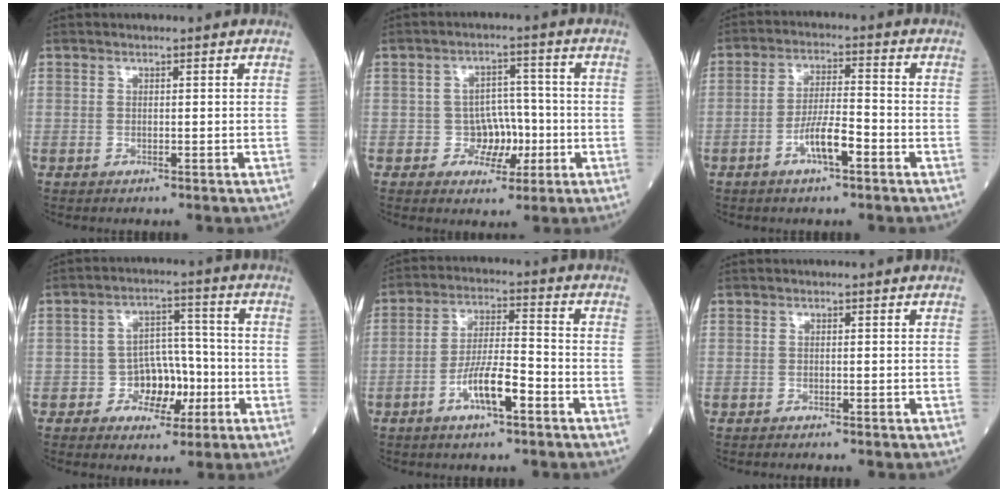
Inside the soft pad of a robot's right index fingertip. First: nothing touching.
{"total": 5.0, "force": [-1.3, 4.2, 2.4], "torque": [-0.023, 0.015, -0.017]}
{"total": 6.0, "force": [-2.9, 1.0, 5.2], "torque": [-0.103, 0.005, -0.050]}
{"total": 6.6, "force": [-2.1, 4.7, 4.2], "torque": [-0.060, 0.019, -0.031]}
{"total": 7.6, "force": [-3.6, 1.4, 6.5], "torque": [-0.128, 0.005, -0.065]}
{"total": 0.8, "force": [-0.7, 0.0, 0.5], "torque": [-0.009, 0.000, -0.008]}